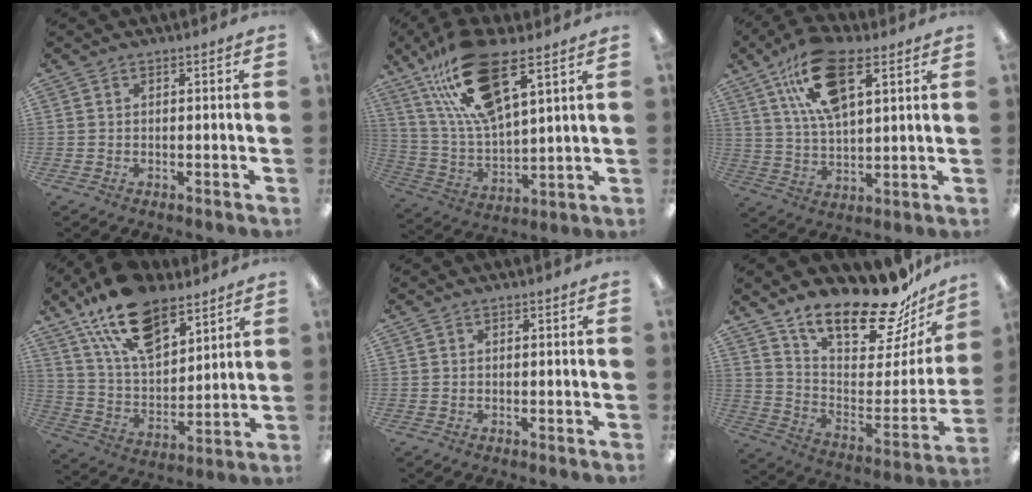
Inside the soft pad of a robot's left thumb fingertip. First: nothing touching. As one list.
[{"total": 20.3, "force": [12.8, 6.7, 14.3], "torque": [-0.293, -0.046, 0.219]}, {"total": 16.2, "force": [8.9, 7.4, 11.4], "torque": [-0.206, -0.012, 0.159]}, {"total": 19.0, "force": [12.7, 9.3, 10.8], "torque": [-0.197, -0.054, 0.228]}, {"total": 0.0}, {"total": 21.5, "force": [17.3, 6.5, 10.9], "torque": [-0.159, -0.135, 0.295]}]